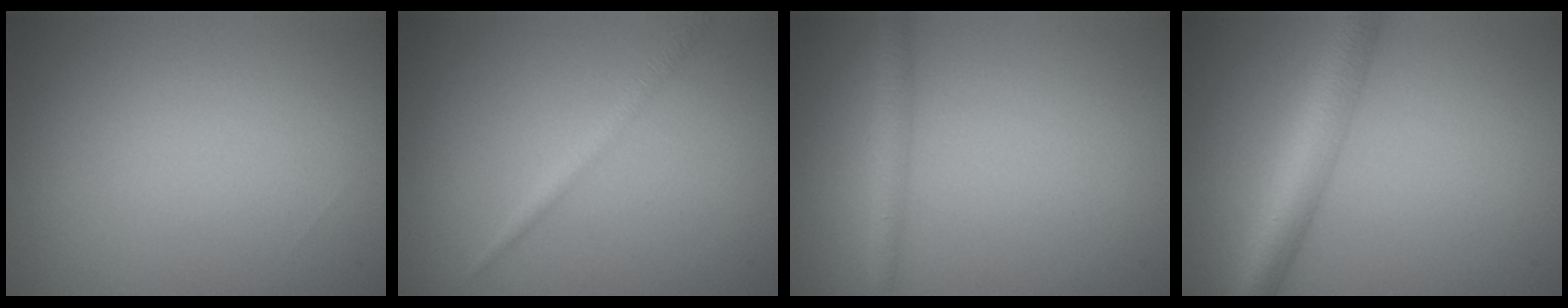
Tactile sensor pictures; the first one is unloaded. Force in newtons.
{"total": 1.4, "press": 1.4, "slide": 0.0}
{"total": 1.8, "press": 1.8, "slide": 0.1}
{"total": 5.1, "press": 5.1, "slide": 0.1}